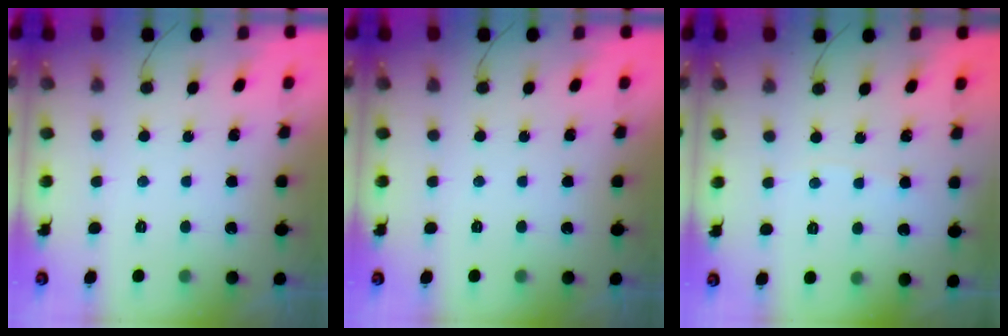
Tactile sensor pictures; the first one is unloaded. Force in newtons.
{"total": 0.0}
{"total": 1.0, "press": 0.9, "slide": 0.2}